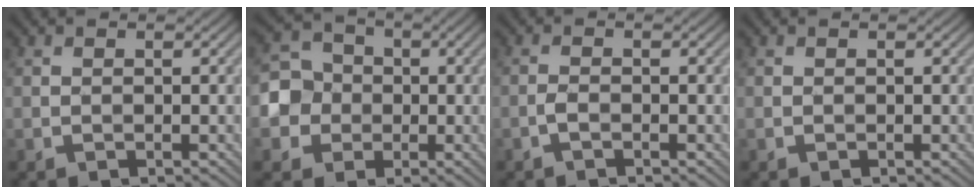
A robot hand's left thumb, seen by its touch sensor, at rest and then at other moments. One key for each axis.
{"total": 6.3, "fx": -0.8, "fy": 6.0, "fz": 1.8, "tx": -0.044, "ty": 0.004, "tz": -0.039}
{"total": 1.2, "fx": -0.8, "fy": 0.3, "fz": 0.9, "tx": -0.020, "ty": 0.005, "tz": -0.019}
{"total": 0.0}